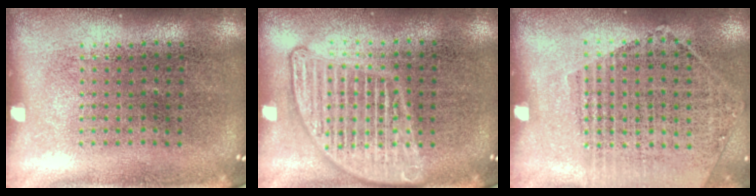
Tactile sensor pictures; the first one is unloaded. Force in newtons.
{"total": 3.0, "press": 3.0, "slide": 0.3}
{"total": 1.2, "press": 1.1, "slide": 0.5}